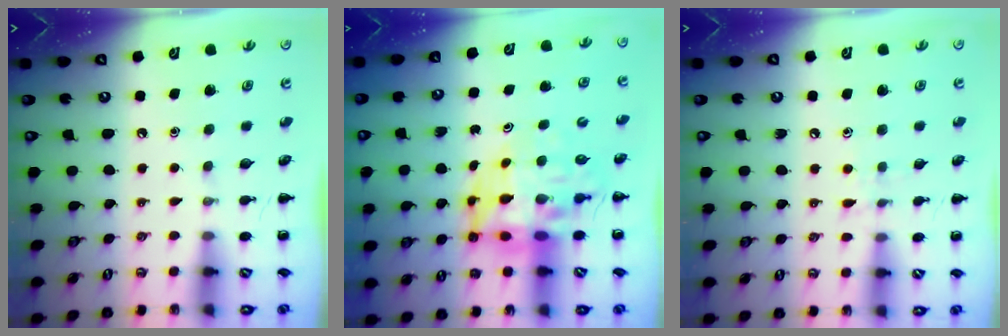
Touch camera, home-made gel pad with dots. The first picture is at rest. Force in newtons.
{"total": 11.2, "press": 10.8, "slide": 3.3}
{"total": 6.3, "press": 5.9, "slide": 2.2}